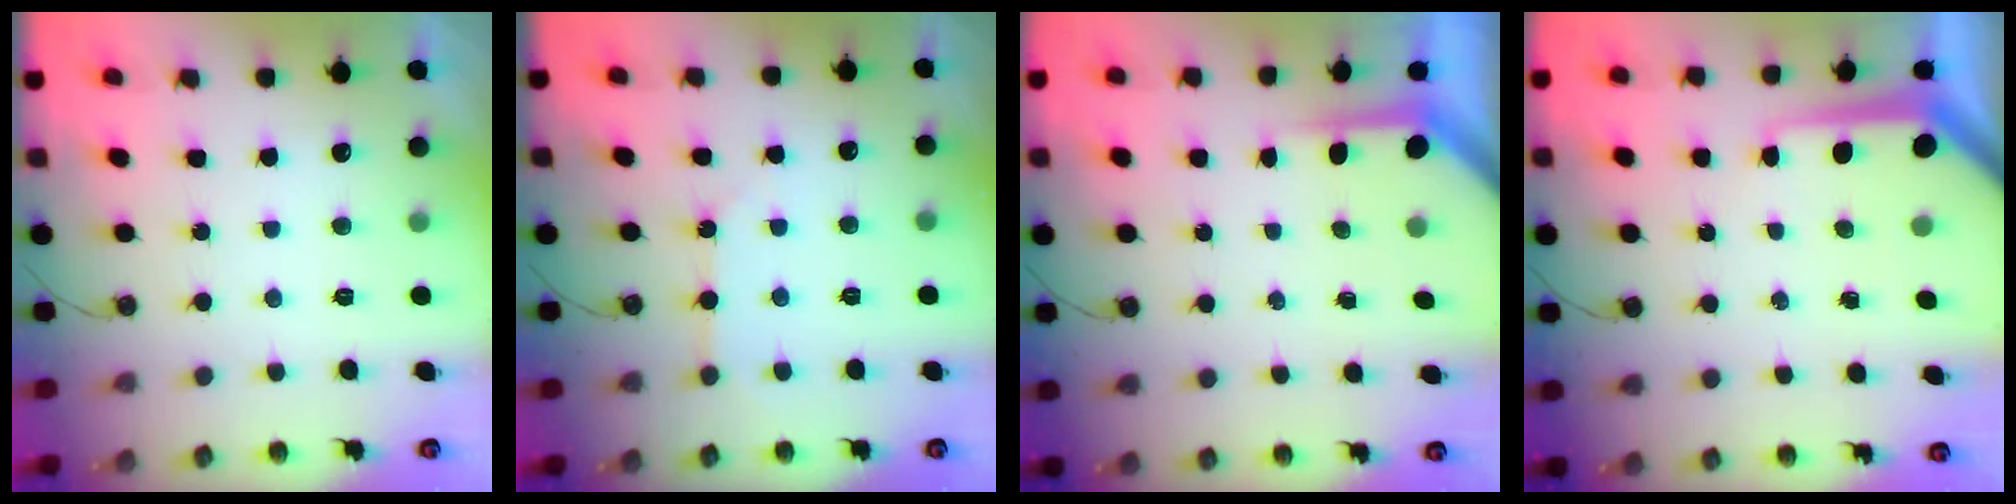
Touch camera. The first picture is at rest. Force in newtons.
{"total": 3.1, "press": 3.1, "slide": 0.4}
{"total": 3.6, "press": 3.6, "slide": 0.4}
{"total": 8.3, "press": 8.3, "slide": 0.7}